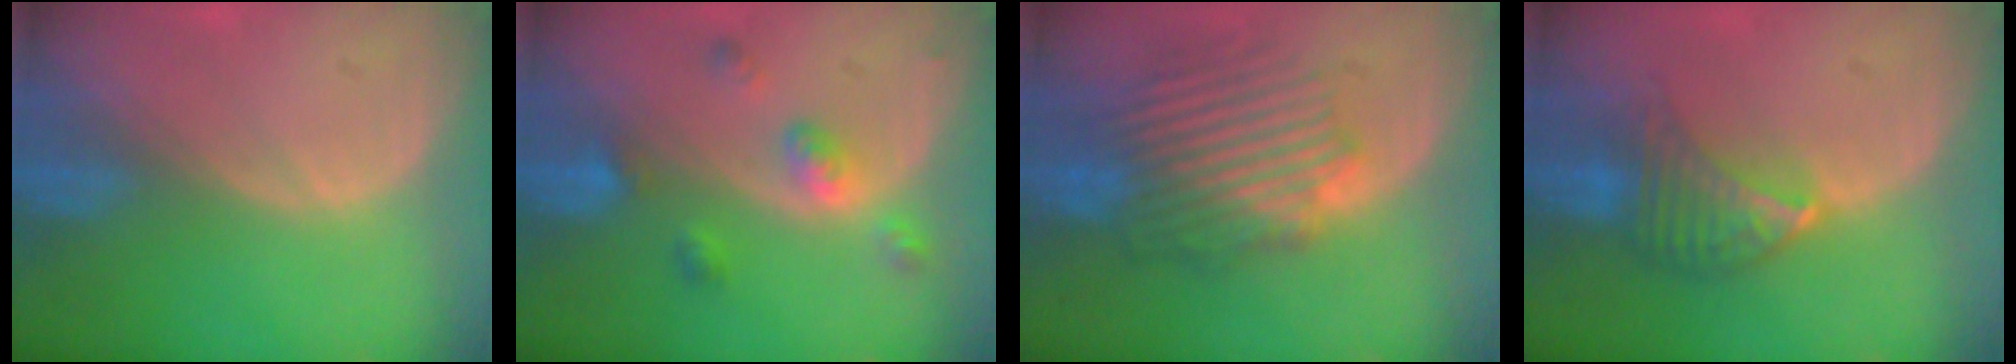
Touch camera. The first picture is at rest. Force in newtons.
{"total": 5.3, "press": 4.6, "slide": 2.5}
{"total": 9.1, "press": 9.0, "slide": 1.7}
{"total": 6.7, "press": 6.1, "slide": 2.8}